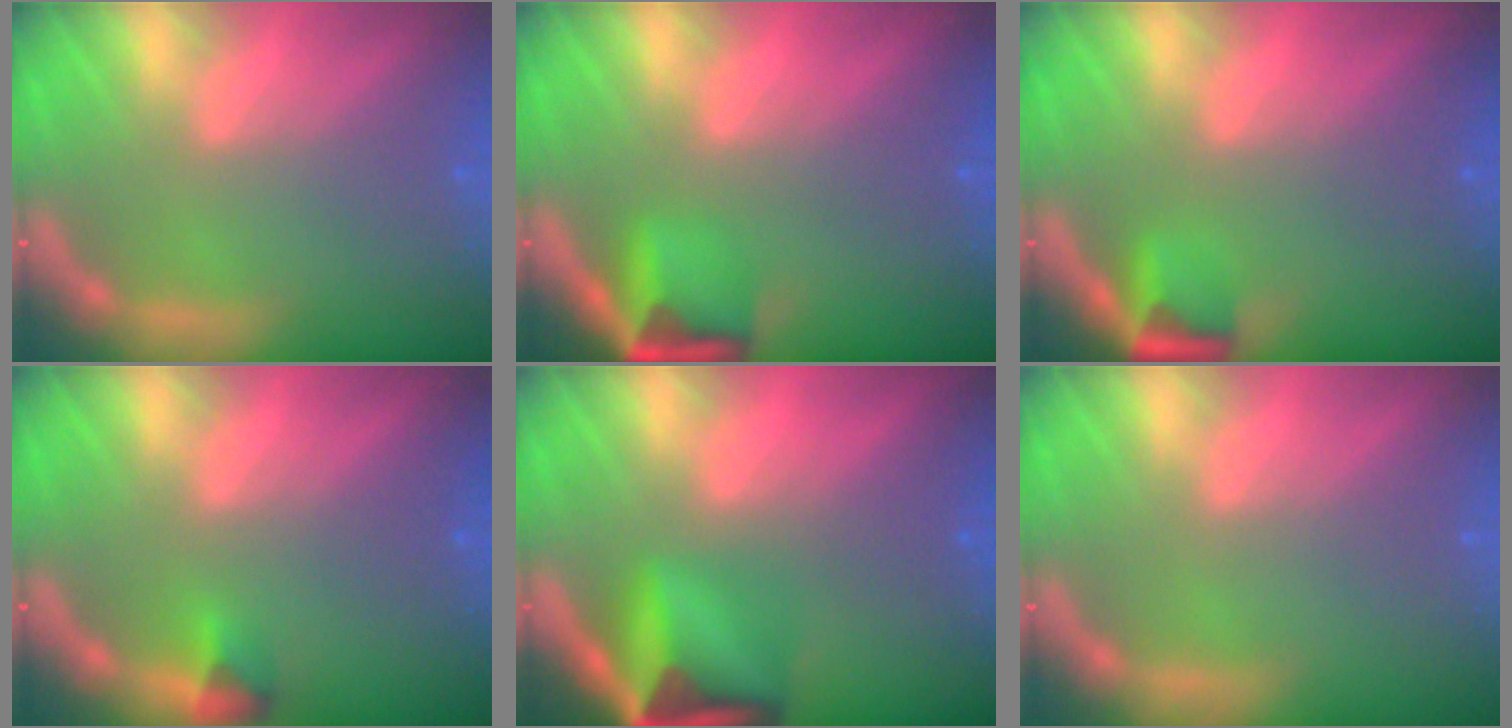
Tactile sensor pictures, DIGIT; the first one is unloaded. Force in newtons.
{"total": 4.9}
{"total": 2.9}
{"total": 1.4}
{"total": 9.0}
{"total": 0.0}